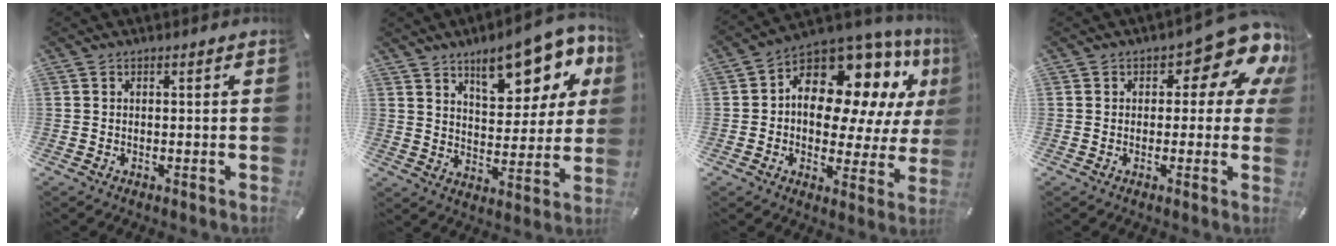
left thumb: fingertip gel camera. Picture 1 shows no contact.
{"total": 15.8, "force": [10.2, 7.6, 9.4], "torque": [-0.119, -0.060, 0.170]}
{"total": 14.4, "force": [6.5, 9.4, 8.7], "torque": [-0.131, -0.058, 0.114]}
{"total": 11.5, "force": [5.7, 5.4, 8.4], "torque": [-0.103, -0.043, 0.096]}